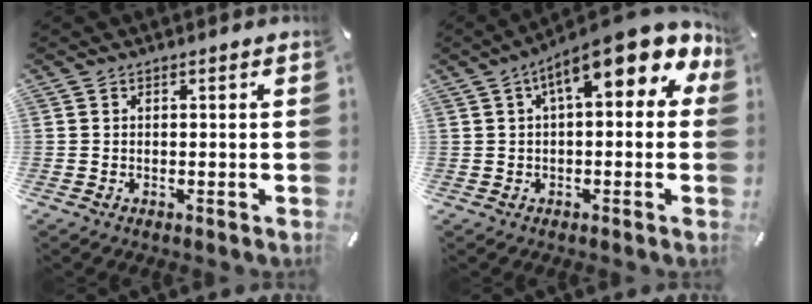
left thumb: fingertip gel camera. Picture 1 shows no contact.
{"total": 13.6, "force": [6.3, 5.1, 11.0], "torque": [-0.167, -0.029, 0.103]}